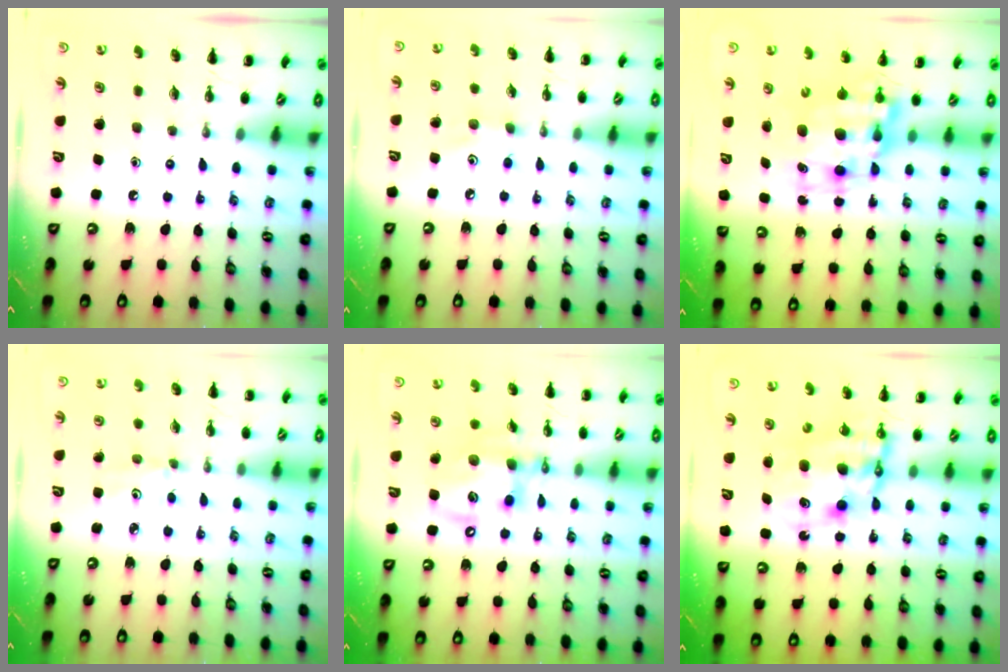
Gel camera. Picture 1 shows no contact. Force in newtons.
{"total": 3.5, "press": 3.4, "slide": 0.9}
{"total": 9.6, "press": 9.1, "slide": 3.0}
{"total": 2.7, "press": 2.6, "slide": 0.8}
{"total": 14.3, "press": 14.0, "slide": 3.2}
{"total": 9.6, "press": 9.2, "slide": 2.8}